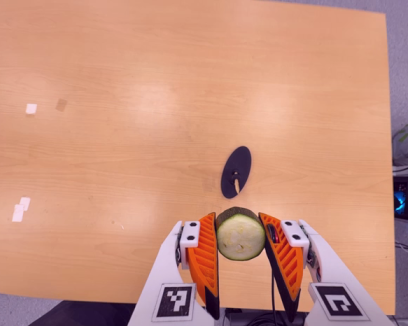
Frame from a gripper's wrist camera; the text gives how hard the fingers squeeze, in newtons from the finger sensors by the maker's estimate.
{"total": 11.3, "left": 12.8, "right": 9.9}